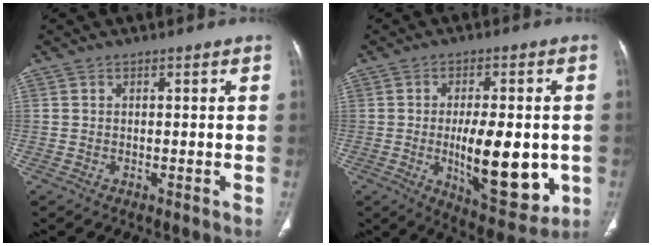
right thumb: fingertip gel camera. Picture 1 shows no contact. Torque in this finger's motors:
{"motor_torque": [2.29, 2.10, 1.22, 0.64, 0.42]}